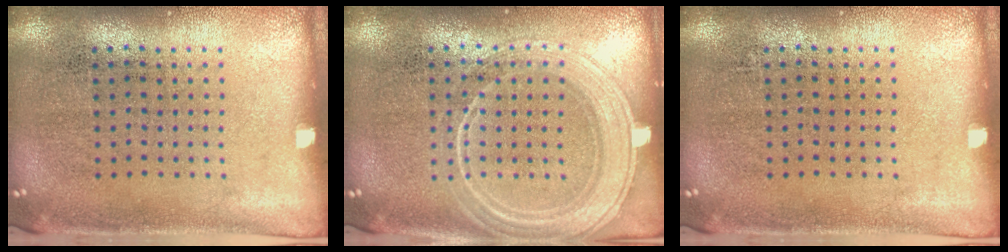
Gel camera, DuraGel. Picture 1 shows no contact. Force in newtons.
{"total": 3.4, "press": 3.3, "slide": 0.6}
{"total": 0.0}